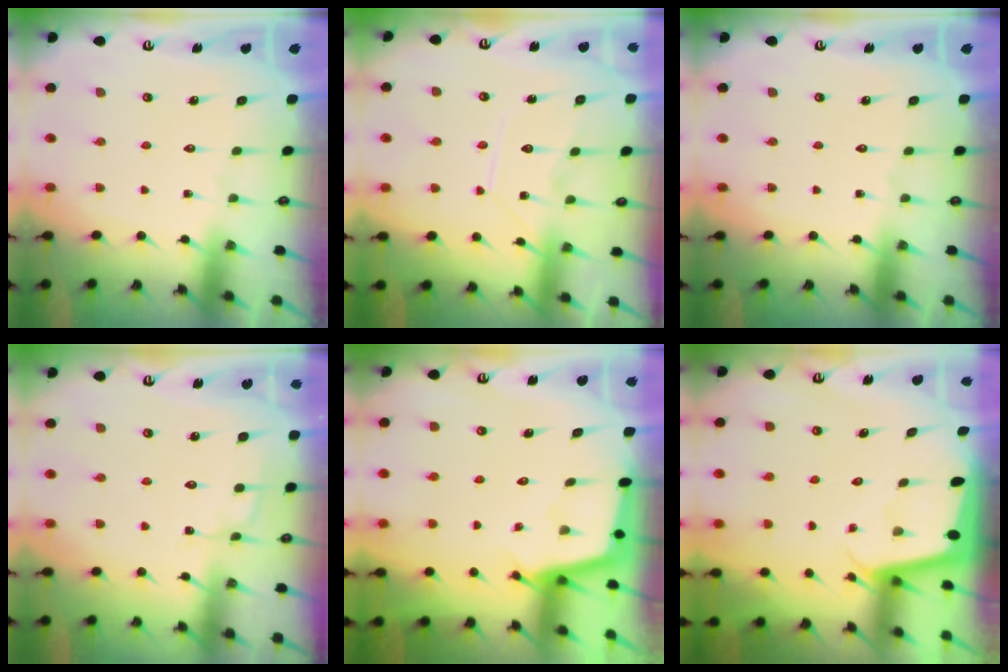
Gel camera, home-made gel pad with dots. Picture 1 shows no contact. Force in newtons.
{"total": 9.8, "press": 9.8, "slide": 0.4}
{"total": 0.0}
{"total": 2.7, "press": 2.7, "slide": 0.3}
{"total": 2.5, "press": 2.5, "slide": 0.2}
{"total": 1.8, "press": 1.8, "slide": 0.1}